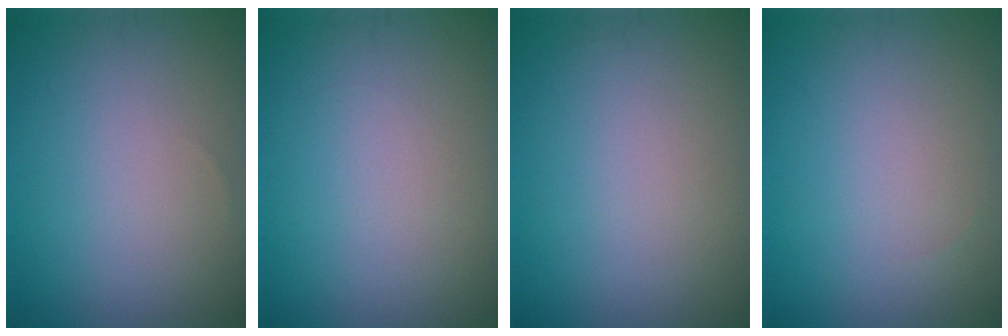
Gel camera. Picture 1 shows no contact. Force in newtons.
{"total": 0.0}
{"total": 0.0}
{"total": 0.0}